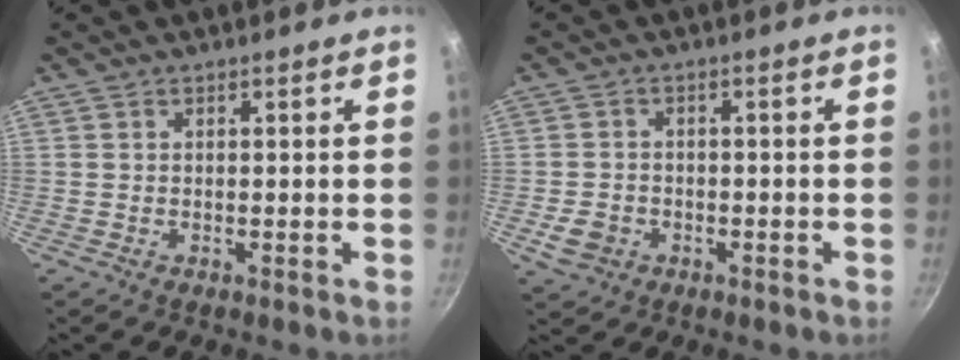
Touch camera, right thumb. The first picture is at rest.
{"total": 4.6, "force": [-1.6, 3.9, 1.9], "torque": [-0.033, 0.016, -0.024]}